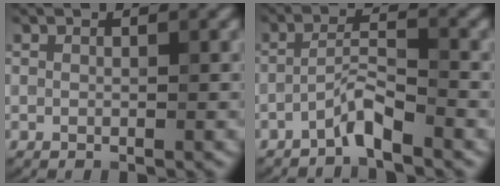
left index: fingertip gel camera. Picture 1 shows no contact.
{"total": 2.5, "force": [-2.0, 0.2, 1.5], "torque": [-0.030, 0.012, -0.045]}